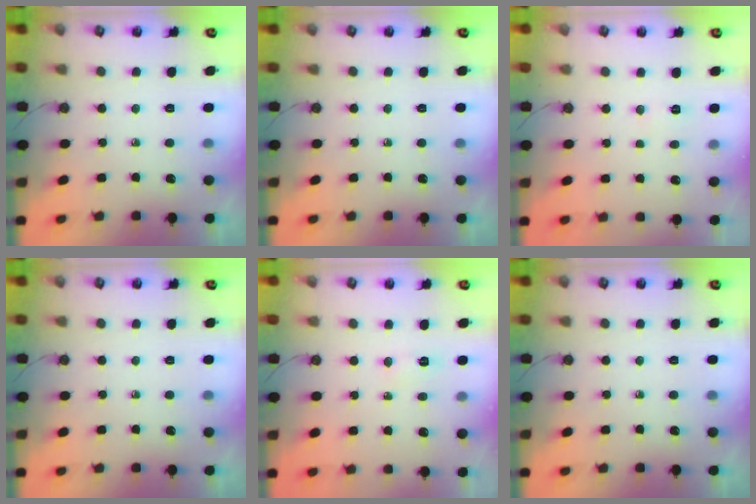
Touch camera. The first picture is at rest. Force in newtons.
{"total": 0.0}
{"total": 4.4, "press": 4.3, "slide": 1.1}
{"total": 0.0}
{"total": 5.1, "press": 5.0, "slide": 0.6}
{"total": 0.0}